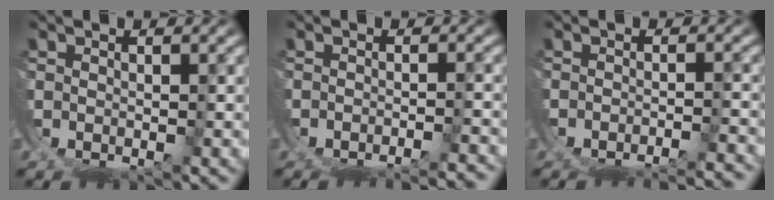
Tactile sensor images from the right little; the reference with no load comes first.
{"total": 3.6, "force": [-3.2, 1.1, 1.3], "torque": [-0.016, -0.004, -0.046]}
{"total": 4.5, "force": [-3.9, 1.5, 1.7], "torque": [-0.023, -0.010, -0.054]}